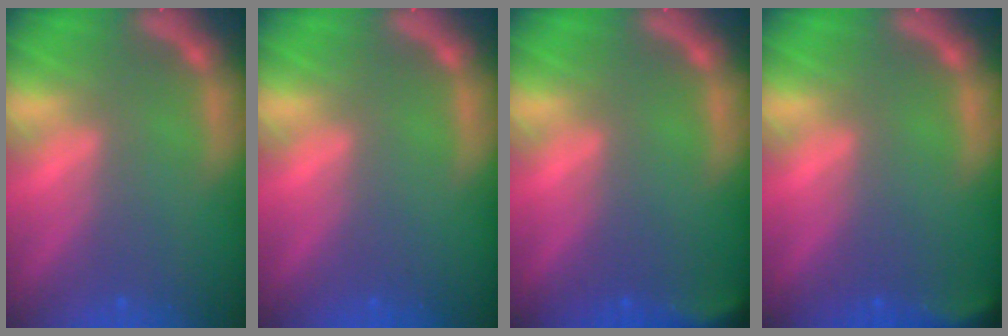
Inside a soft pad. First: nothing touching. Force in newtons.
{"total": 0.0}
{"total": 2.9}
{"total": 2.9}